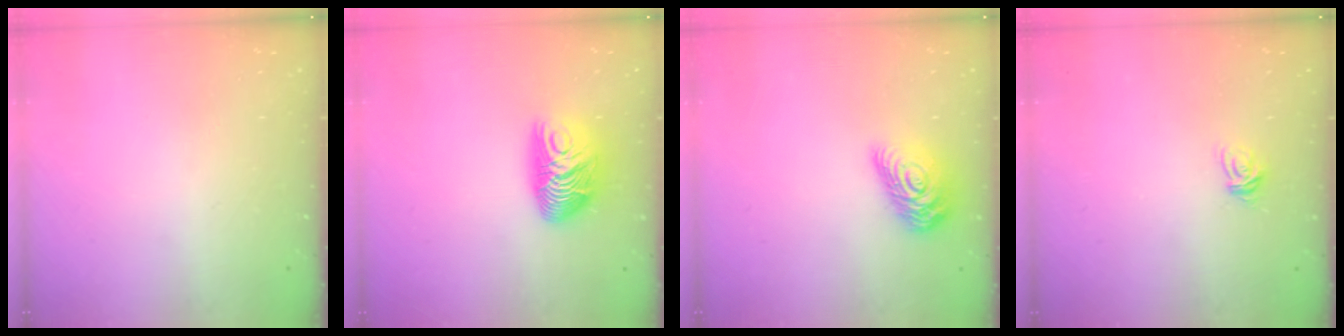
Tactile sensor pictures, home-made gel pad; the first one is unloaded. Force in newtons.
{"total": 12.4, "press": 12.4, "slide": 1.0}
{"total": 12.6, "press": 12.6, "slide": 0.7}
{"total": 5.0, "press": 5.0, "slide": 0.4}